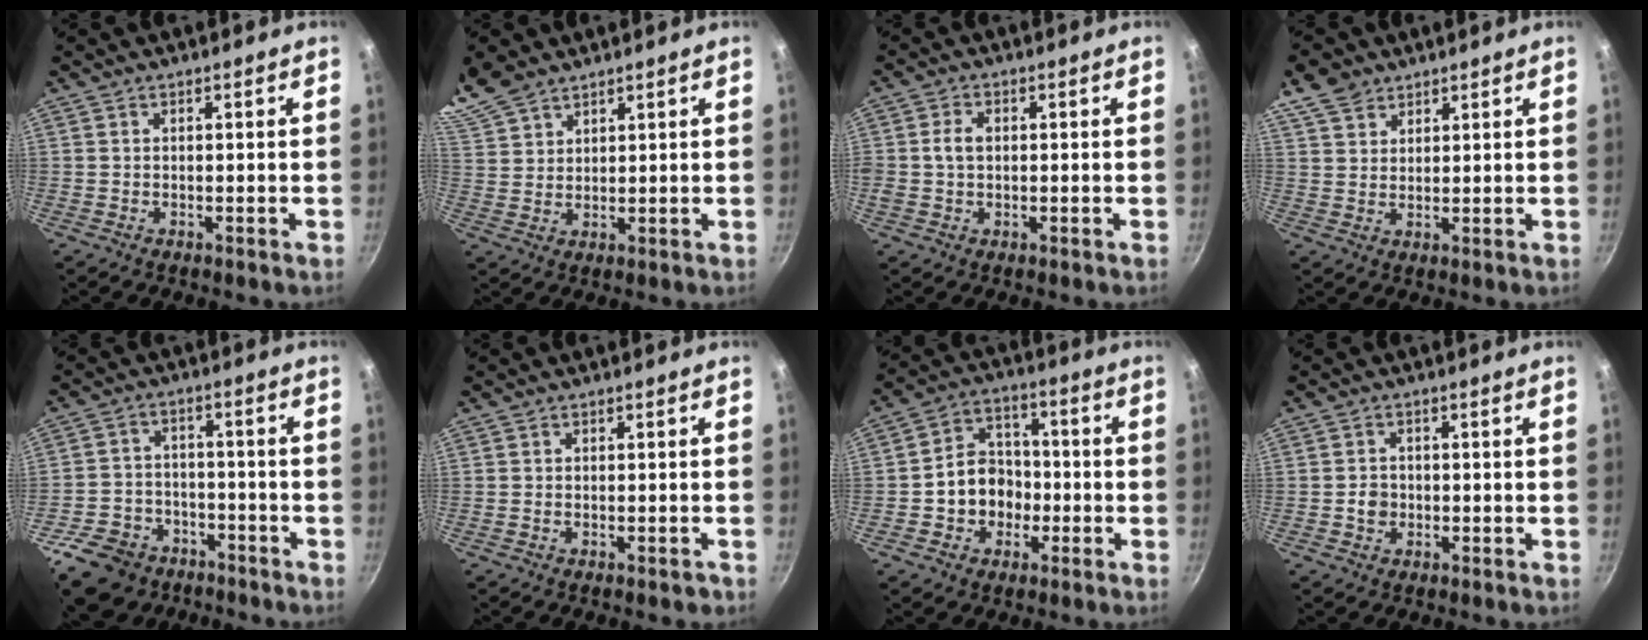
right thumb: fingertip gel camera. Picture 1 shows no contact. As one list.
[{"total": 9.8, "force": [7.9, 4.8, 3.3], "torque": [-0.065, 0.001, 0.165]}, {"total": 3.8, "force": [0.2, 2.8, 2.6], "torque": [-0.043, 0.008, 0.000]}, {"total": 6.2, "force": [4.4, 3.9, 2.0], "torque": [-0.019, -0.007, 0.083]}, {"total": 14.5, "force": [-9.3, 9.7, 5.5], "torque": [-0.089, 0.059, -0.148]}, {"total": 0.9, "force": [-0.5, 0.6, 0.5], "torque": [-0.004, 0.008, -0.004]}, {"total": 10.1, "force": [-2.2, 8.6, 4.9], "torque": [-0.041, 0.035, -0.040]}, {"total": 2.8, "force": [-0.7, 2.4, 1.2], "torque": [-0.008, 0.010, -0.013]}]